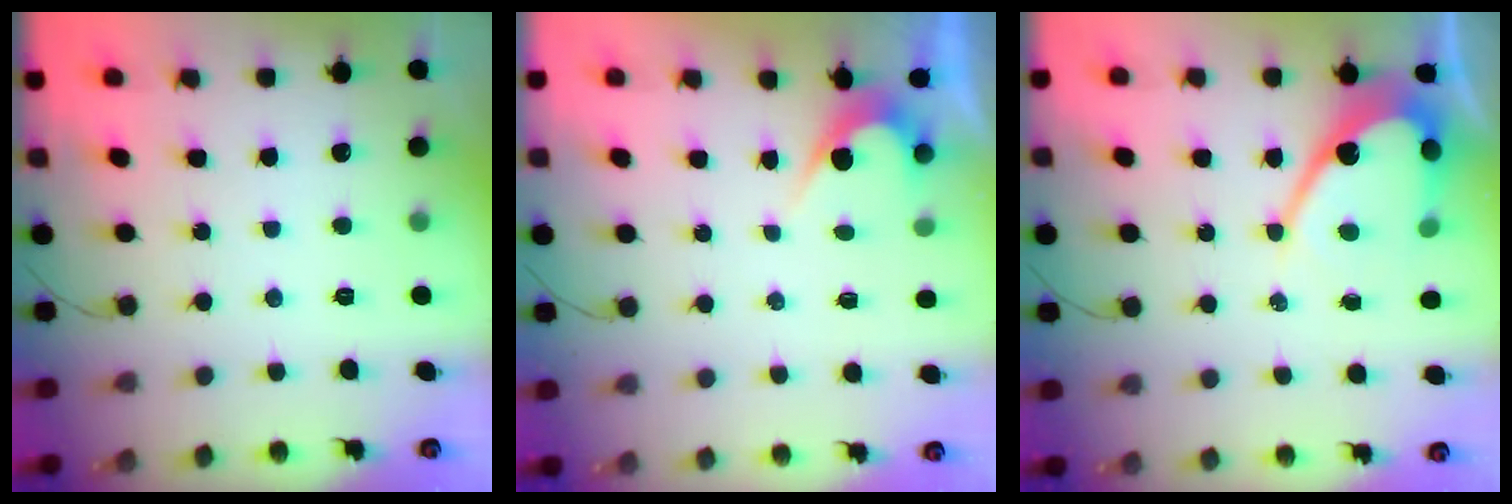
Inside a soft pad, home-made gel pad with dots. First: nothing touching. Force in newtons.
{"total": 3.4, "press": 3.4, "slide": 0.3}
{"total": 12.4, "press": 12.4, "slide": 0.8}